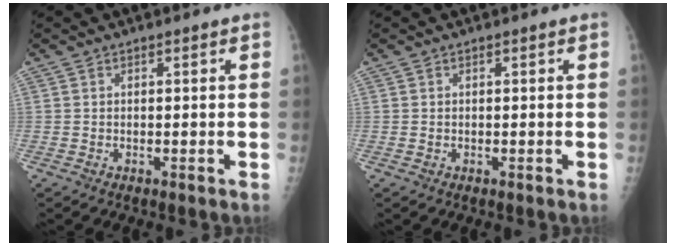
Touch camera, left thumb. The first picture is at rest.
{"total": 0.8, "force": [-0.1, 0.6, 0.5], "torque": [-0.009, 0.003, 0.001]}